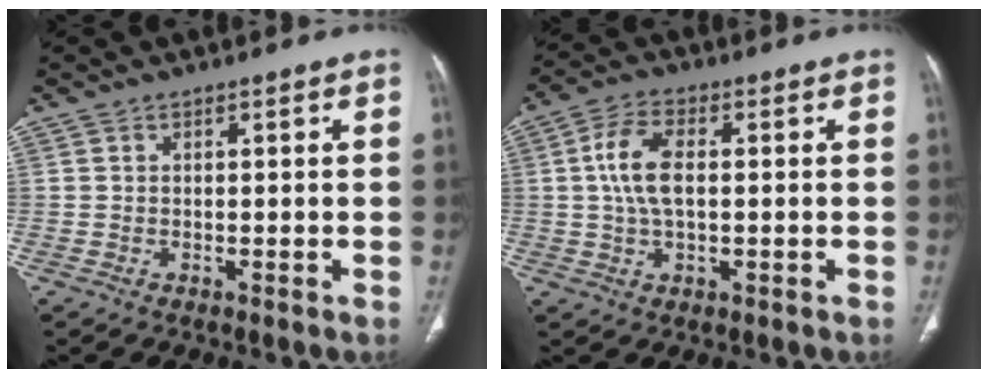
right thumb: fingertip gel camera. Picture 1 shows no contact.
{"total": 7.8, "force": [0.6, 3.9, 6.8], "torque": [-0.138, 0.011, 0.009]}